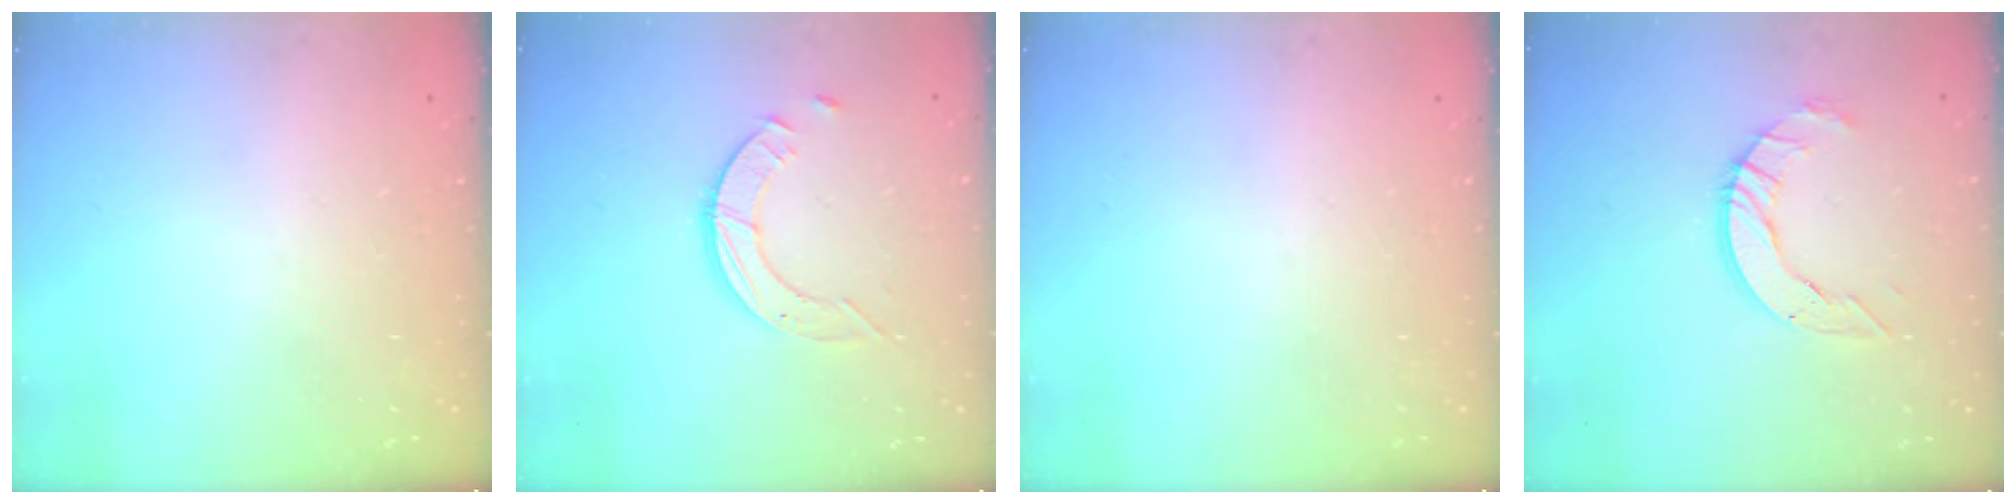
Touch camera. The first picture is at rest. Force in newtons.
{"total": 3.6, "press": 3.5, "slide": 0.3}
{"total": 0.0}
{"total": 8.1, "press": 8.0, "slide": 0.3}